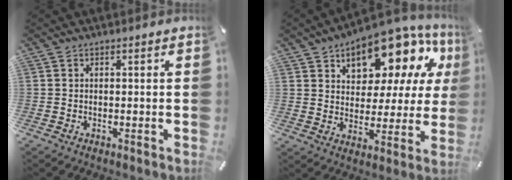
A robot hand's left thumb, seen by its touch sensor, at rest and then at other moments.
{"total": 14.0, "force": [10.1, 7.8, 5.8], "torque": [-0.094, -0.080, 0.175]}